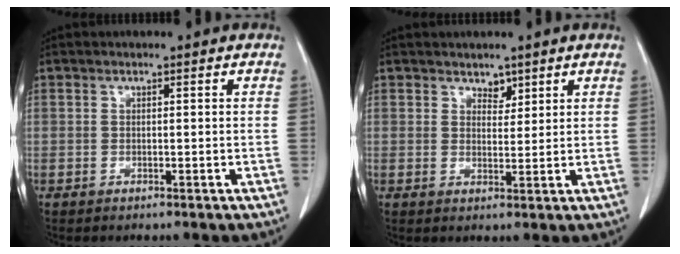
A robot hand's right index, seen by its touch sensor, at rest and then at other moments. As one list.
[{"total": 2.2, "force": [1.7, 1.2, 0.6], "torque": [-0.004, -0.004, 0.027]}]